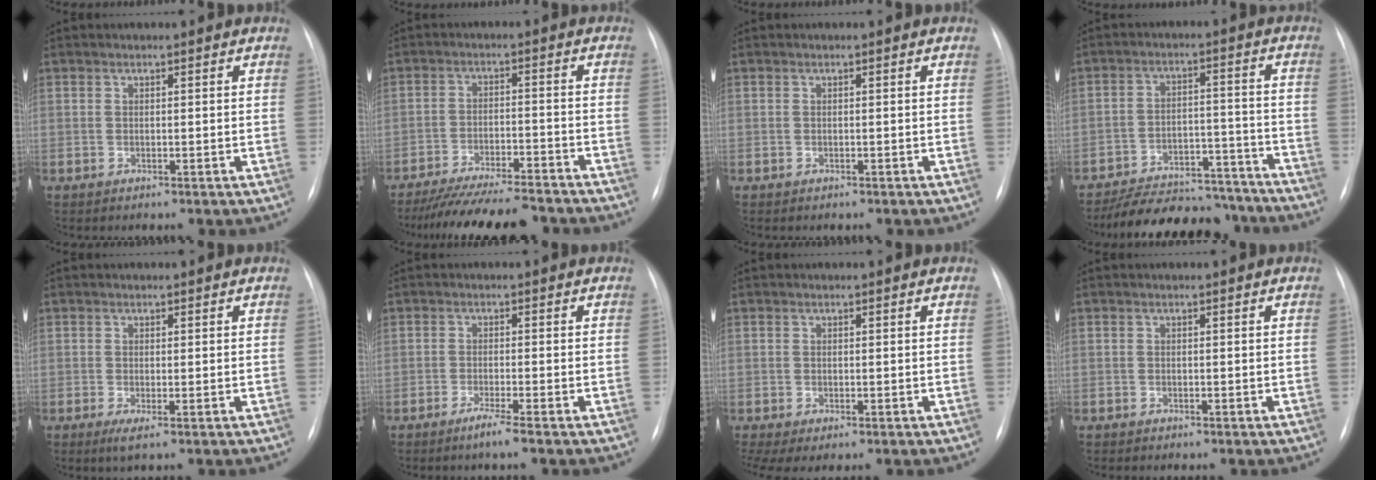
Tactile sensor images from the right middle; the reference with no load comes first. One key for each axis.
{"total": 15.6, "fx": -14.2, "fy": 1.9, "fz": 6.1, "tx": -0.105, "ty": -0.011, "tz": -0.207}
{"total": 1.1, "fx": -0.9, "fy": 0.4, "fz": 0.5, "tx": -0.010, "ty": -0.002, "tz": -0.010}
{"total": 17.6, "fx": -16.0, "fy": 5.3, "fz": 5.2, "tx": -0.085, "ty": 0.020, "tz": -0.224}
{"total": 1.6, "fx": -0.5, "fy": 0.0, "fz": 1.5, "tx": -0.025, "ty": -0.007, "tz": -0.007}
{"total": 2.6, "fx": -1.7, "fy": -0.6, "fz": 1.8, "tx": -0.037, "ty": -0.009, "tz": -0.035}
{"total": 3.5, "fx": -1.6, "fy": 1.4, "fz": 2.8, "tx": -0.053, "ty": -0.009, "tz": -0.025}
{"total": 0.0}